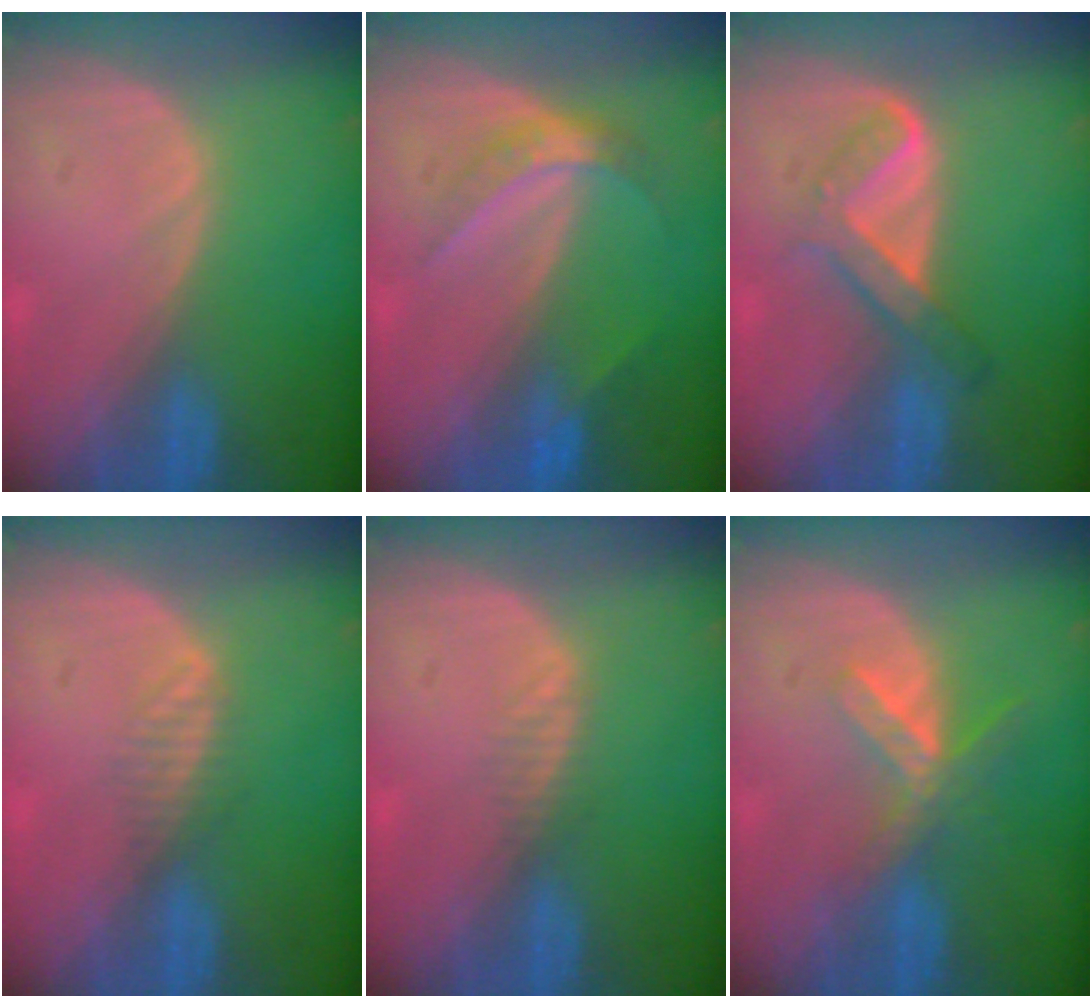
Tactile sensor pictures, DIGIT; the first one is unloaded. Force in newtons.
{"total": 4.7, "press": 4.2, "slide": 2.1}
{"total": 5.2, "press": 5.0, "slide": 1.5}
{"total": 2.0, "press": 1.8, "slide": 0.8}
{"total": 1.3, "press": 1.1, "slide": 0.7}
{"total": 5.4, "press": 4.9, "slide": 2.4}